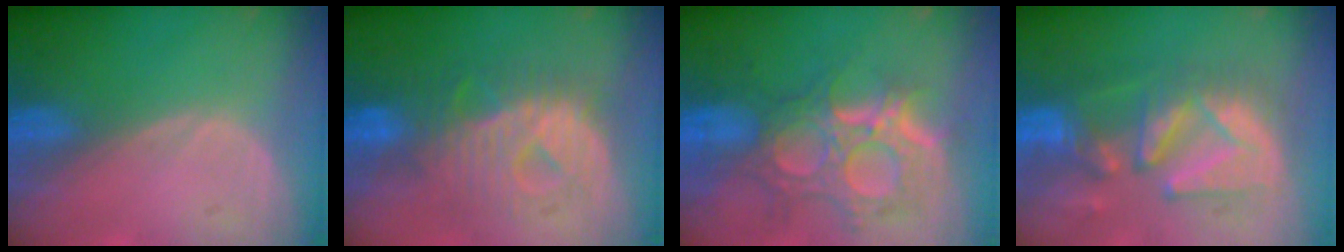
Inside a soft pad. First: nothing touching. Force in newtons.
{"total": 9.5, "press": 9.5, "slide": 0.5}
{"total": 12.0, "press": 10.7, "slide": 5.3}
{"total": 10.8, "press": 10.5, "slide": 2.7}